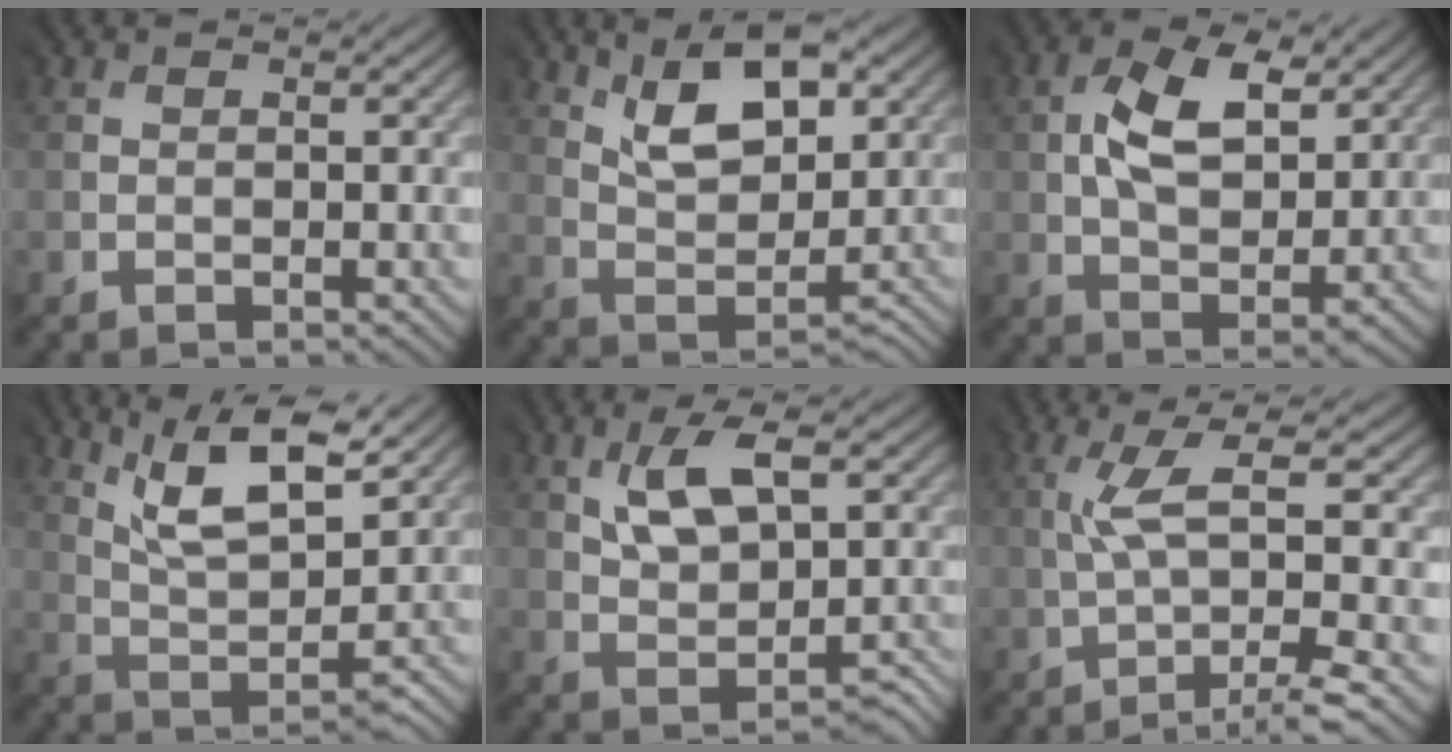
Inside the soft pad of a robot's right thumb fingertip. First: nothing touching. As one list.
[{"total": 7.5, "force": [5.0, 3.2, 4.6], "torque": [-0.073, 0.007, 0.088]}, {"total": 7.1, "force": [3.0, 4.0, 5.0], "torque": [-0.105, 0.006, 0.049]}, {"total": 9.0, "force": [6.4, 2.3, 5.9], "torque": [-0.108, 0.010, 0.109]}, {"total": 5.0, "force": [2.1, 2.4, 3.9], "torque": [-0.063, 0.010, 0.040]}, {"total": 6.4, "force": [-0.5, 1.0, 6.3], "torque": [-0.112, 0.018, -0.006]}]